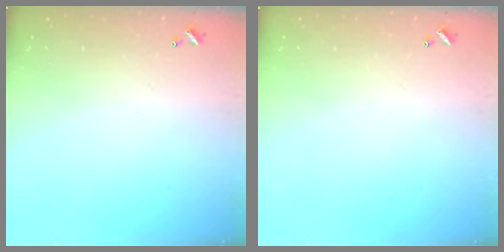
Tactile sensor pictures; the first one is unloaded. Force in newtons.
{"total": 0.0}